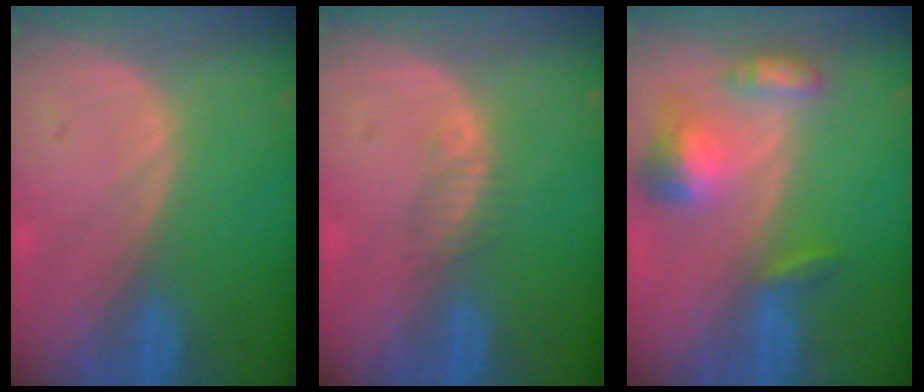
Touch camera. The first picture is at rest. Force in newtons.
{"total": 1.8, "press": 1.6, "slide": 0.8}
{"total": 7.0, "press": 6.6, "slide": 2.5}